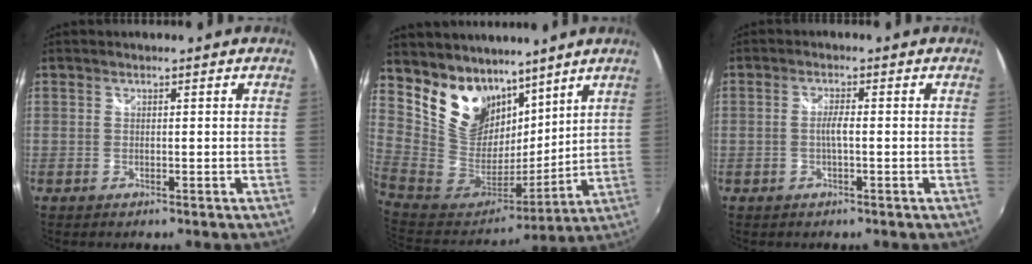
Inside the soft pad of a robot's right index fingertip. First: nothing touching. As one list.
[{"total": 18.2, "force": [12.8, 11.4, 5.9], "torque": [-0.155, 0.007, 0.260]}, {"total": 2.2, "force": [-0.5, 0.0, 2.2], "torque": [-0.042, 0.001, -0.011]}]